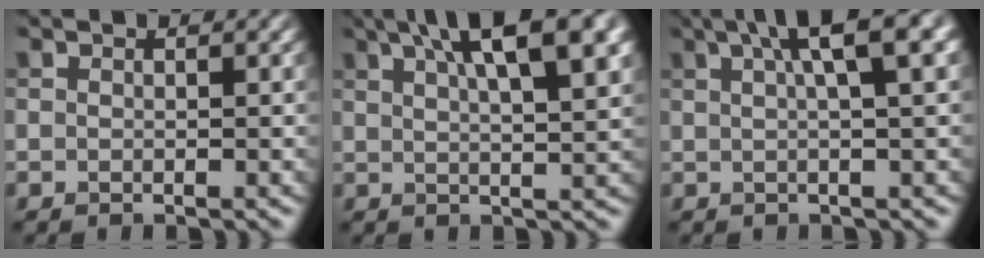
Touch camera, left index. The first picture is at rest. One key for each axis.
{"total": 10.9, "fx": 5.7, "fy": 3.3, "fz": 8.7, "tx": -0.096, "ty": 0.038, "tz": 0.071}
{"total": 7.0, "fx": 3.1, "fy": 1.5, "fz": 6.1, "tx": -0.057, "ty": 0.028, "tz": 0.045}